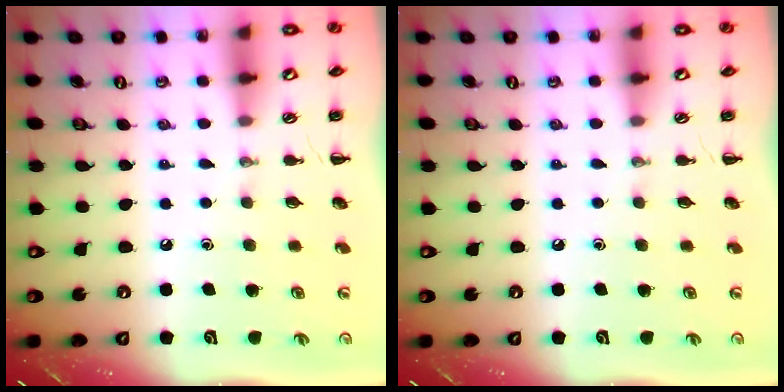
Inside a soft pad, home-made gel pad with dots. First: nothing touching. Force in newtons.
{"total": 0.0}